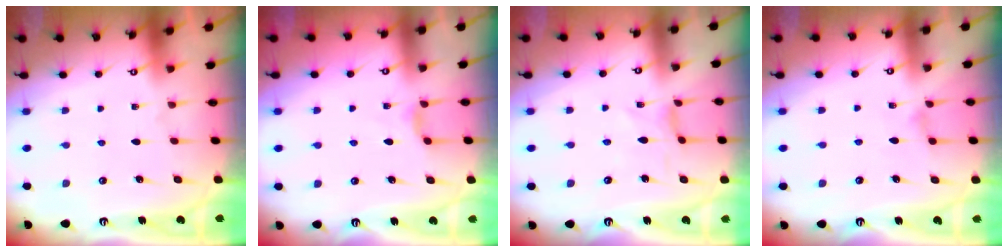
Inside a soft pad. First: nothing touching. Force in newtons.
{"total": 2.7, "press": 2.6, "slide": 0.5}
{"total": 0.8, "press": 0.8, "slide": 0.2}
{"total": 1.6, "press": 1.6, "slide": 0.4}